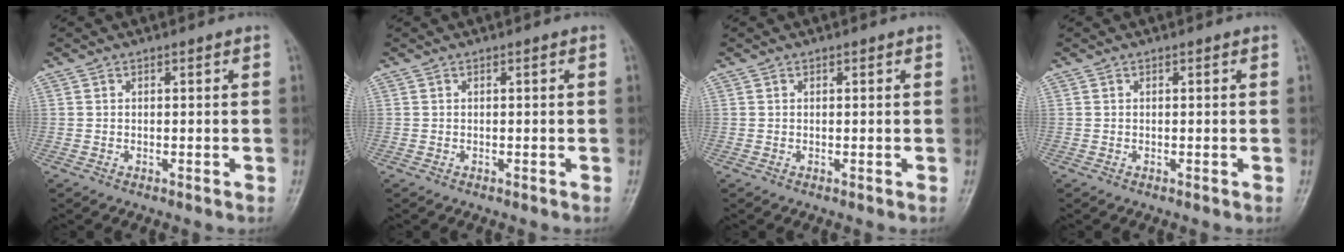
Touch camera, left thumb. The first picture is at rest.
{"total": 0.0}
{"total": 0.0}
{"total": 0.0}